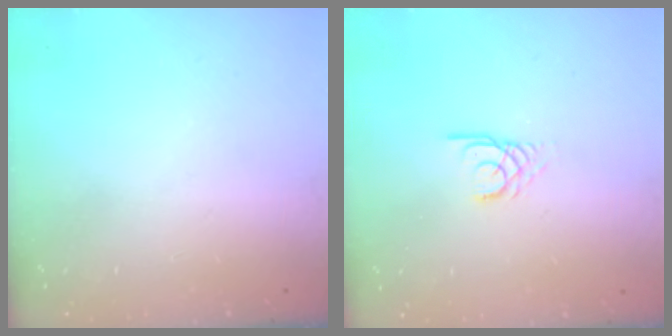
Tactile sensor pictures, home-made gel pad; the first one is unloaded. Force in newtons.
{"total": 2.2, "press": 2.2, "slide": 0.2}